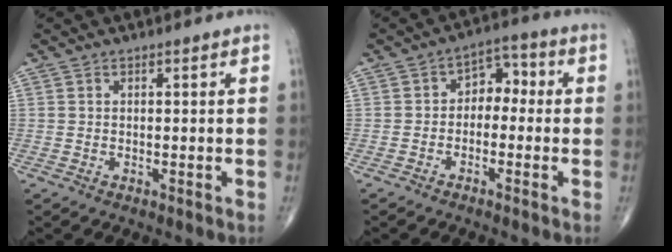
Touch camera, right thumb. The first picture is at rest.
{"total": 5.5, "force": [-0.8, 3.9, 3.7], "torque": [-0.026, 0.032, -0.030]}